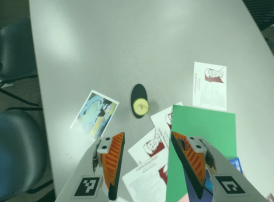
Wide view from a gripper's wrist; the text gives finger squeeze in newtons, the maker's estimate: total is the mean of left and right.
{"total": 0.0}